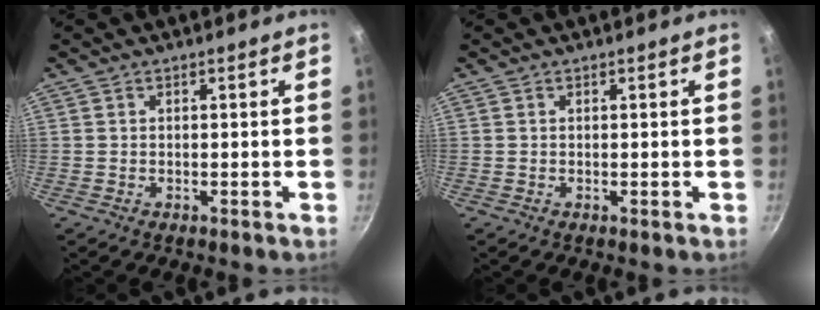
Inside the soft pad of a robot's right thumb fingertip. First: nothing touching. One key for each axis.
{"total": 0.0}